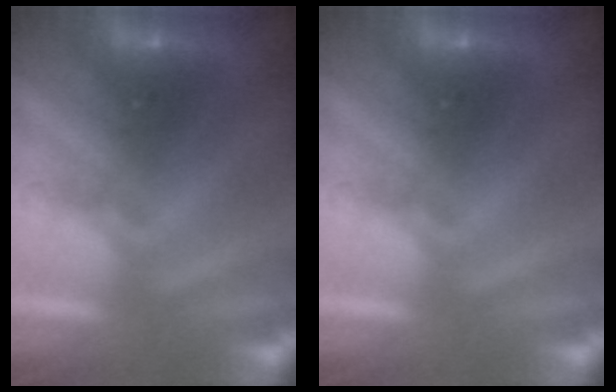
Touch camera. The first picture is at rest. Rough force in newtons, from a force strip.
{"total": 0.0}